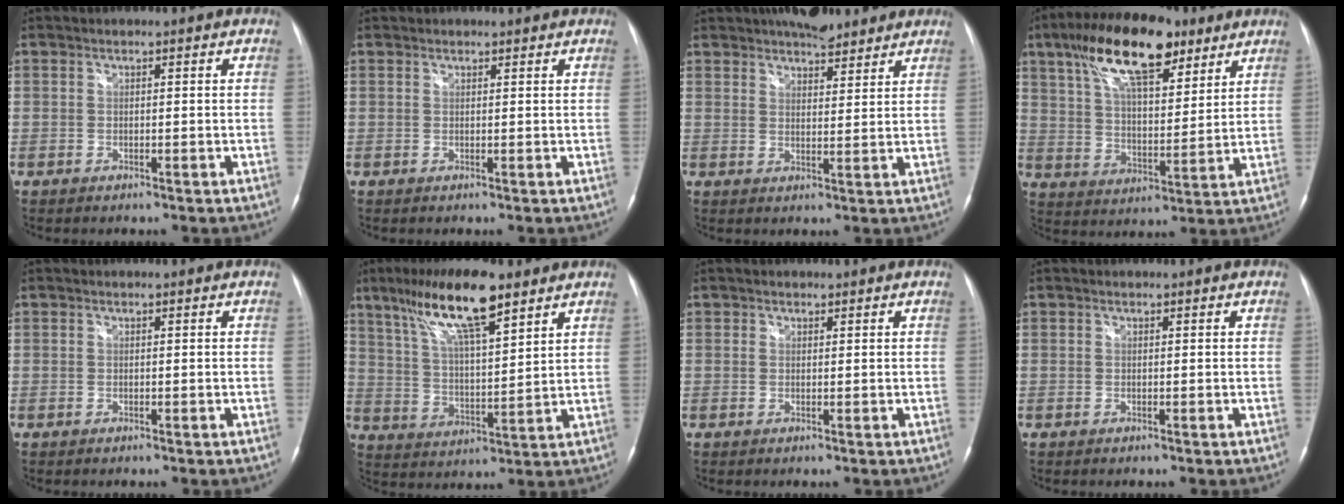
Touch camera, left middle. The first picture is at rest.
{"total": 1.6, "force": [1.5, 0.4, 0.3], "torque": [-0.010, 0.019, 0.024]}
{"total": 8.4, "force": [7.0, 2.8, 3.6], "torque": [-0.053, 0.015, 0.108]}
{"total": 17.9, "force": [10.9, 6.3, 12.7], "torque": [-0.233, 0.031, 0.193]}
{"total": 0.0}
{"total": 14.5, "force": [9.3, 2.6, 10.8], "torque": [-0.201, 0.016, 0.168]}
{"total": 0.8, "force": [0.5, 0.6, 0.0], "torque": [0.006, -0.002, 0.003]}
{"total": 0.0}